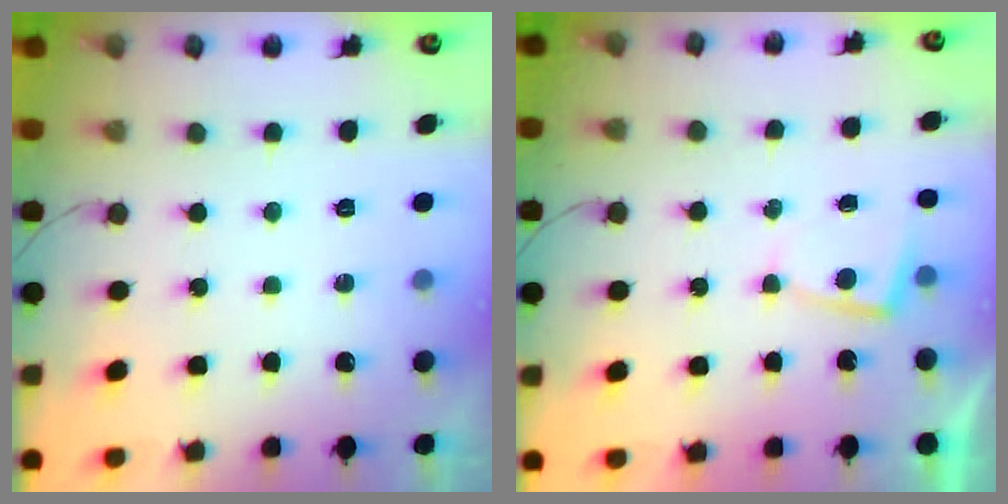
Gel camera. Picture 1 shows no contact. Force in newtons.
{"total": 2.7, "press": 2.7, "slide": 0.3}